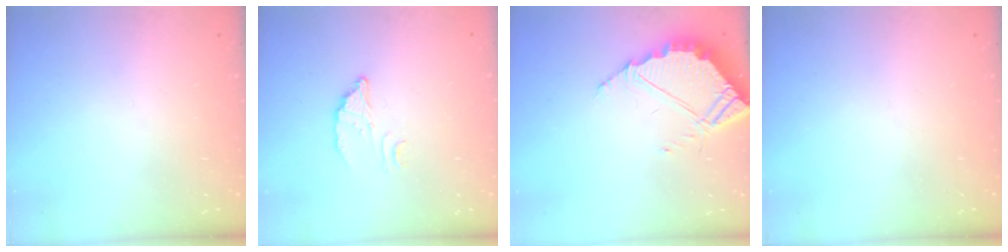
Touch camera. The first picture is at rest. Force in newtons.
{"total": 2.8, "press": 2.8, "slide": 0.2}
{"total": 5.9, "press": 5.9, "slide": 0.4}
{"total": 0.0}